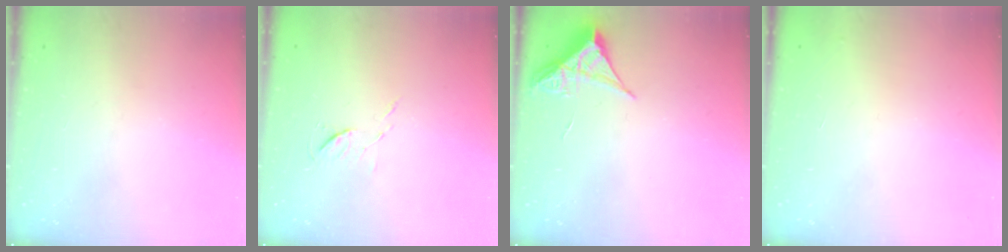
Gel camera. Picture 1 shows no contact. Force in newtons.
{"total": 5.3, "press": 5.3, "slide": 0.5}
{"total": 5.2, "press": 5.1, "slide": 0.3}
{"total": 2.9, "press": 2.9, "slide": 0.1}